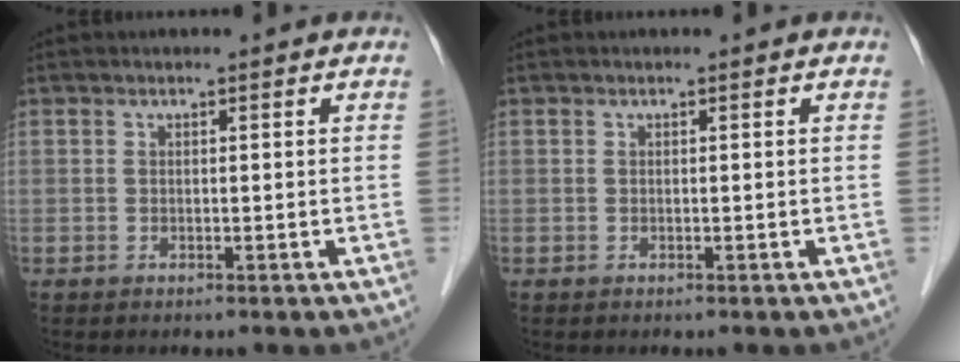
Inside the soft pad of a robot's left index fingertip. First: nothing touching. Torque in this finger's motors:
{"motor_torque": [0.00, 0.00, 0.00, 0.00]}